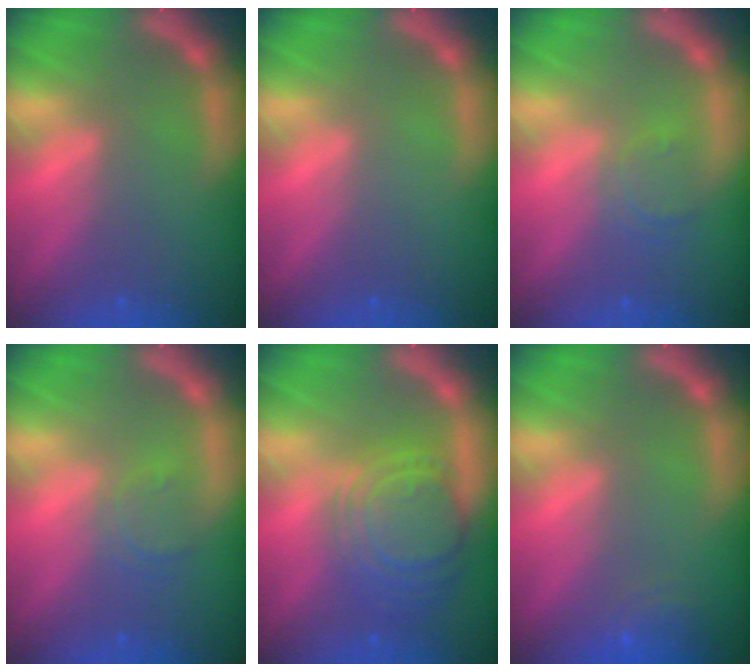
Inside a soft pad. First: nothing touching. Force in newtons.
{"total": 0.0}
{"total": 2.4}
{"total": 2.4}
{"total": 9.1}
{"total": 2.5}